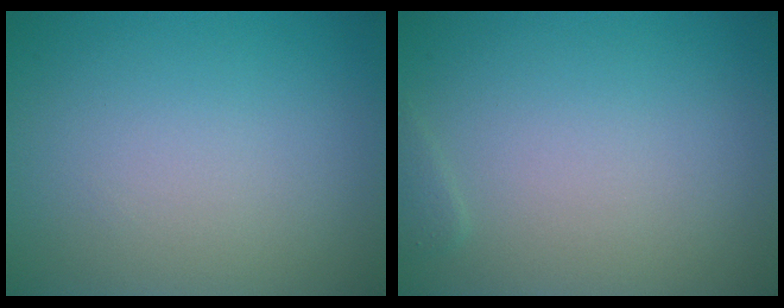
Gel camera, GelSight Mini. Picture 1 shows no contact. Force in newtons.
{"total": 0.5, "press": 0.5, "slide": 0.0}